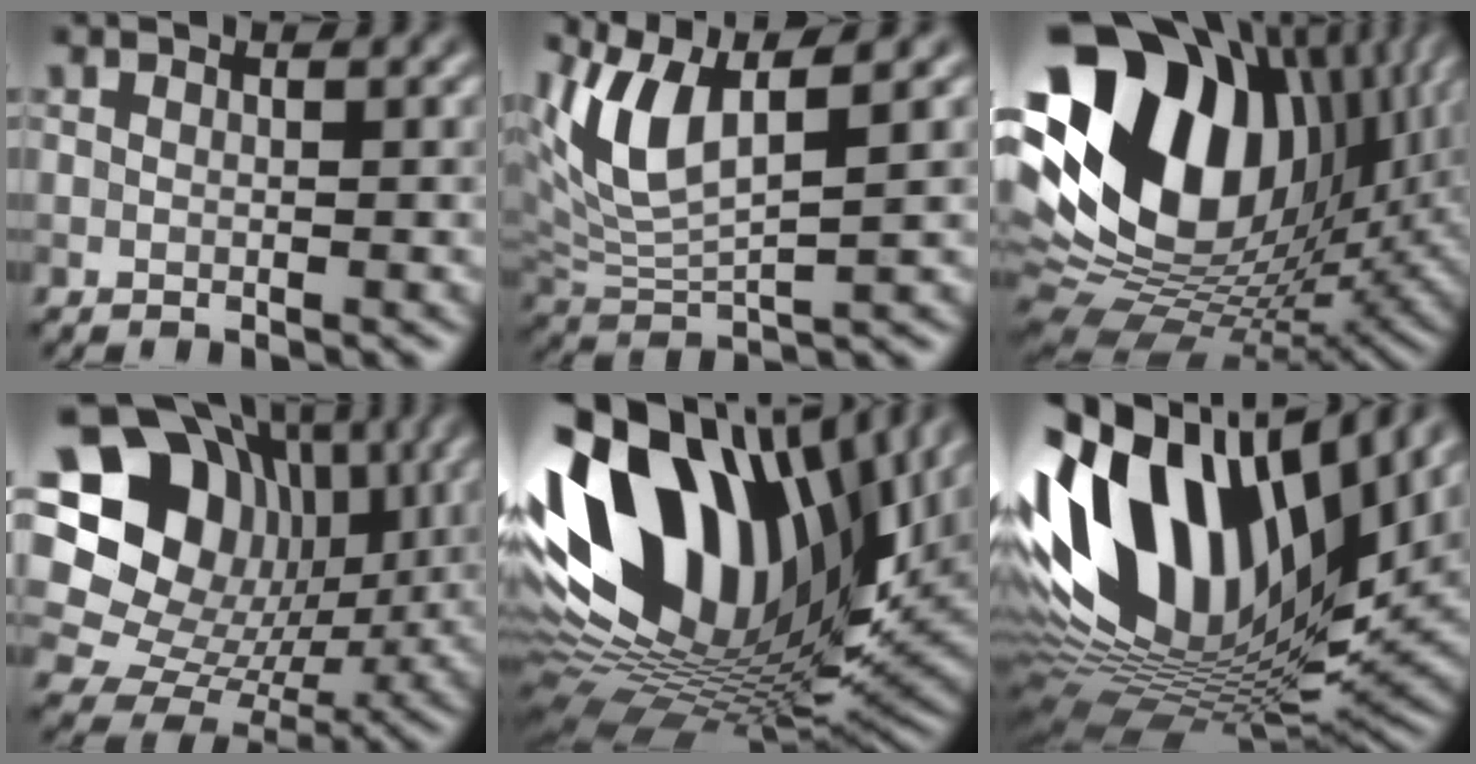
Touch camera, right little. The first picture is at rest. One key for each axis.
{"total": 6.5, "fx": 3.1, "fy": 2.1, "fz": 5.3, "tx": -0.120, "ty": -0.002, "tz": 0.062}
{"total": 19.0, "fx": 5.1, "fy": 12.8, "fz": 13.1, "tx": -0.275, "ty": 0.012, "tz": 0.083}
{"total": 19.0, "fx": 4.9, "fy": 16.3, "fz": 8.6, "tx": -0.181, "ty": 0.053, "tz": 0.080}
{"total": 20.0, "fx": 4.8, "fy": 11.8, "fz": 15.4, "tx": -0.291, "ty": -0.011, "tz": 0.089}
{"total": 17.3, "fx": 4.0, "fy": 10.1, "fz": 13.5, "tx": -0.278, "ty": 0.015, "tz": 0.062}